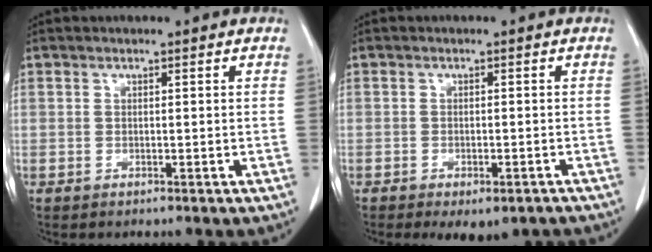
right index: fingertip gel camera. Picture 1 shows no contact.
{"total": 5.7, "force": [-4.2, 2.3, 3.1], "torque": [-0.030, 0.000, -0.053]}